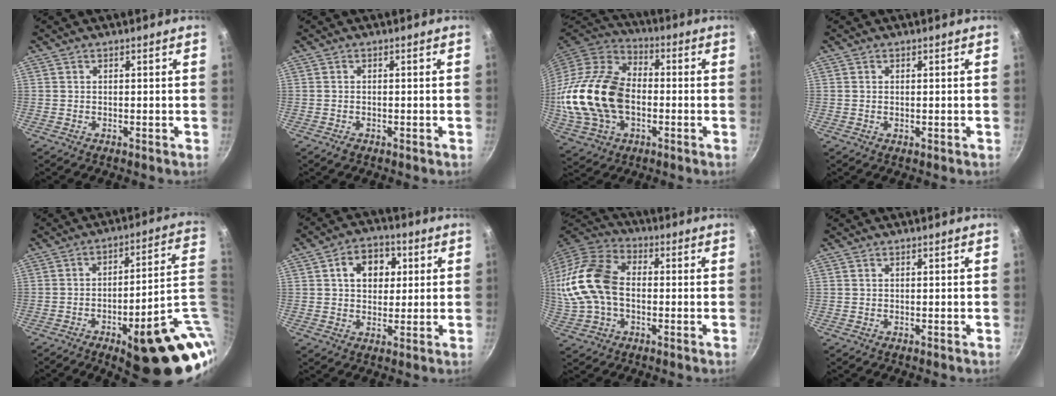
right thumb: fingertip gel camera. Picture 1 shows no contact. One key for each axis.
{"total": 1.3, "fx": -0.8, "fy": 0.7, "fz": 0.6, "tx": -0.015, "ty": 0.002, "tz": -0.012}
{"total": 22.9, "fx": -2.4, "fy": 15.4, "fz": 16.9, "tx": -0.320, "ty": 0.032, "tz": -0.045}
{"total": 0.6, "fx": 0.0, "fy": 0.3, "fz": 0.5, "tx": -0.008, "ty": 0.000, "tz": -0.001}
{"total": 24.7, "fx": -5.8, "fy": 7.7, "fz": 22.8, "tx": -0.245, "ty": 0.015, "tz": -0.065}
{"total": 8.9, "fx": 2.4, "fy": 6.7, "fz": 5.4, "tx": -0.050, "ty": 0.006, "tz": 0.027}
{"total": 20.2, "fx": -0.2, "fy": 14.1, "fz": 14.5, "tx": -0.311, "ty": 0.040, "tz": -0.010}
{"total": 0.0}